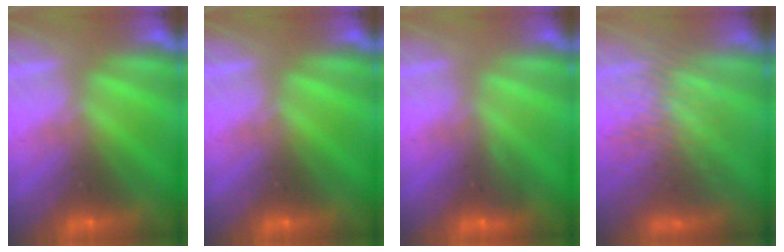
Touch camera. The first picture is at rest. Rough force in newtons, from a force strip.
{"total": 0.0}
{"total": 2.9}
{"total": 3.6}